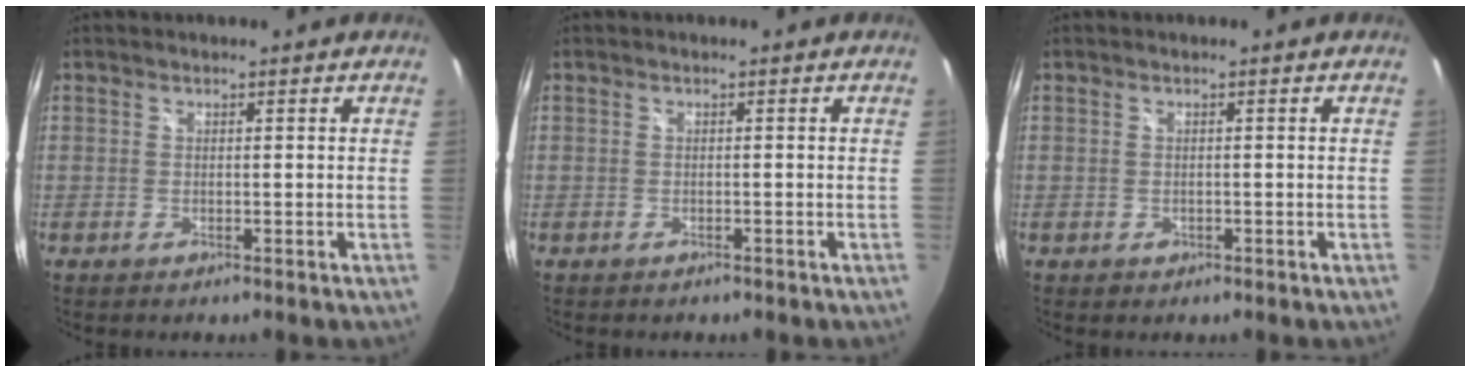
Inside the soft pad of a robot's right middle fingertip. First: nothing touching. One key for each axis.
{"total": 0.9, "fx": -0.7, "fy": 0.5, "fz": 0.3, "tx": -0.009, "ty": 0.000, "tz": -0.009}
{"total": 1.0, "fx": -0.4, "fy": 0.9, "fz": 0.3, "tx": -0.004, "ty": -0.004, "tz": -0.005}